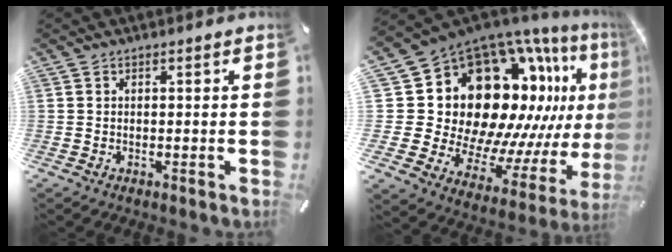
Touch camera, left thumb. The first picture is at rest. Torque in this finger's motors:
{"motor_torque": [1.94, 3.07, 1.62, -1.15, 0.49]}